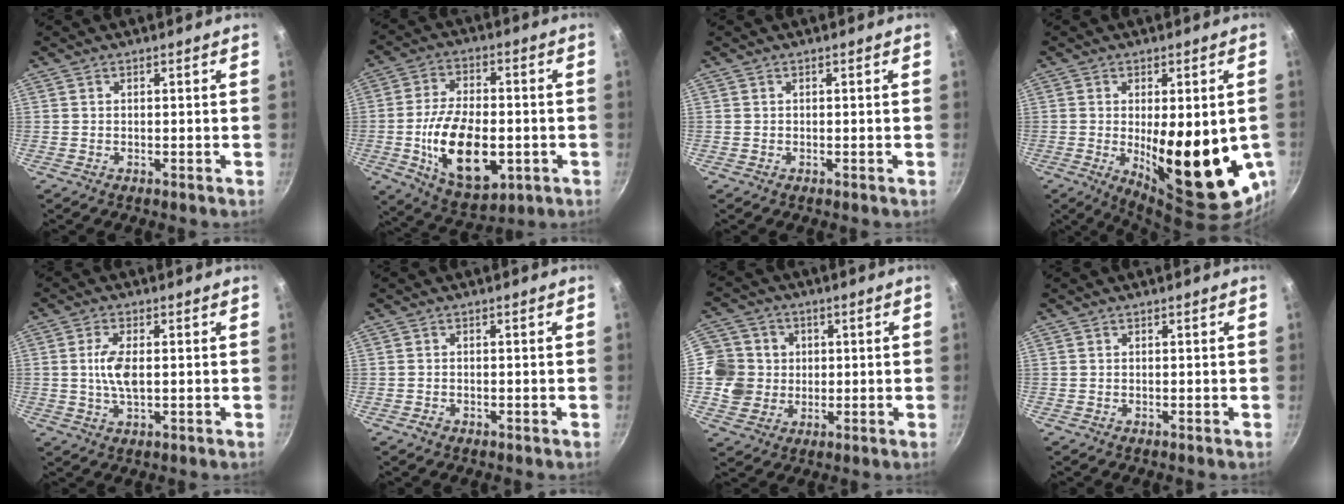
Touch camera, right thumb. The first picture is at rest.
{"total": 17.8, "force": [-3.6, 9.7, 14.4], "torque": [-0.237, 0.007, -0.051]}
{"total": 0.0}
{"total": 19.9, "force": [-2.5, 6.8, 18.5], "torque": [-0.235, -0.025, -0.022]}
{"total": 5.8, "force": [0.3, 2.6, 5.1], "torque": [-0.106, 0.001, 0.004]}
{"total": 1.1, "force": [-0.7, 0.7, 0.6], "torque": [-0.013, 0.002, -0.011]}
{"total": 10.0, "force": [0.8, 9.6, 2.7], "torque": [-0.011, 0.003, 0.006]}
{"total": 0.0}